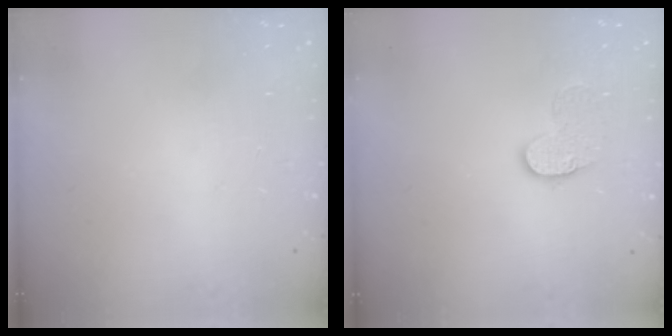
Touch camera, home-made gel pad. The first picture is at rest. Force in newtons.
{"total": 9.1, "press": 9.0, "slide": 0.6}